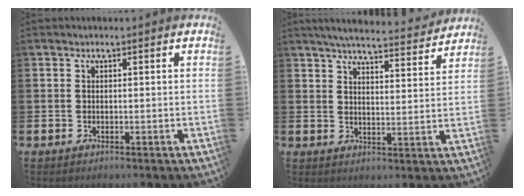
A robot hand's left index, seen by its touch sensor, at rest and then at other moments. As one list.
[{"total": 5.6, "force": [5.4, 0.2, 1.4], "torque": [-0.035, -0.041, 0.092]}]